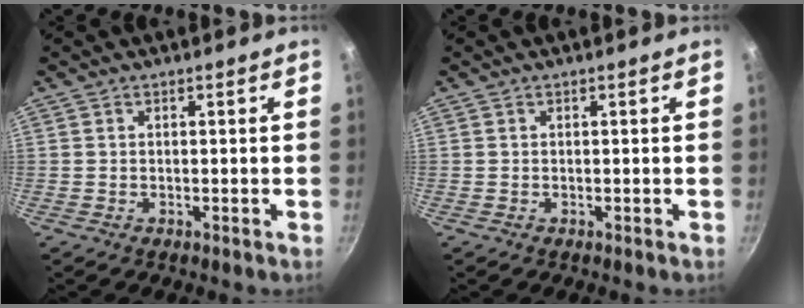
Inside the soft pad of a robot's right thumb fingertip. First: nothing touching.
{"total": 0.0}